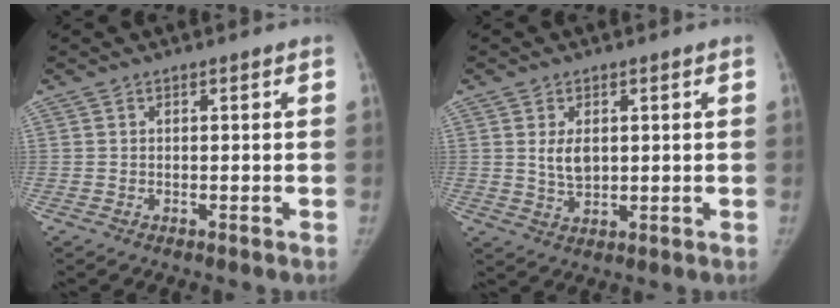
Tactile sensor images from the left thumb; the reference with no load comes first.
{"total": 4.4, "force": [0.9, 2.7, 3.3], "torque": [-0.050, -0.010, 0.022]}